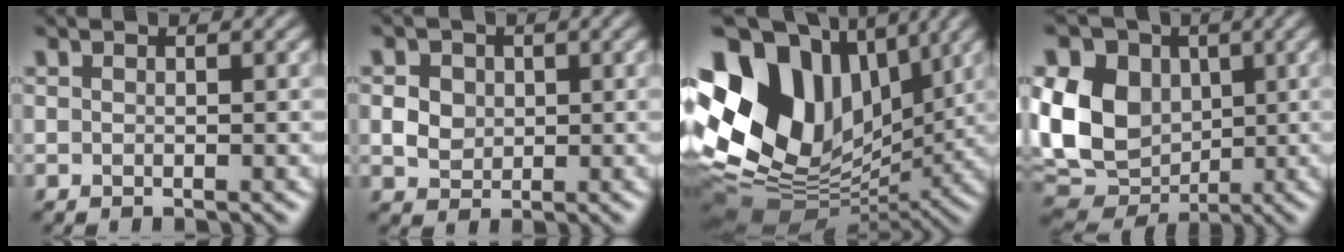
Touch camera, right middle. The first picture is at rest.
{"total": 2.3, "force": [0.6, 2.0, 0.9], "torque": [-0.025, 0.004, 0.007]}
{"total": 17.0, "force": [3.5, 12.6, 10.9], "torque": [-0.226, 0.009, 0.081]}
{"total": 12.3, "force": [1.4, 9.7, 7.4], "torque": [-0.171, 0.008, 0.019]}